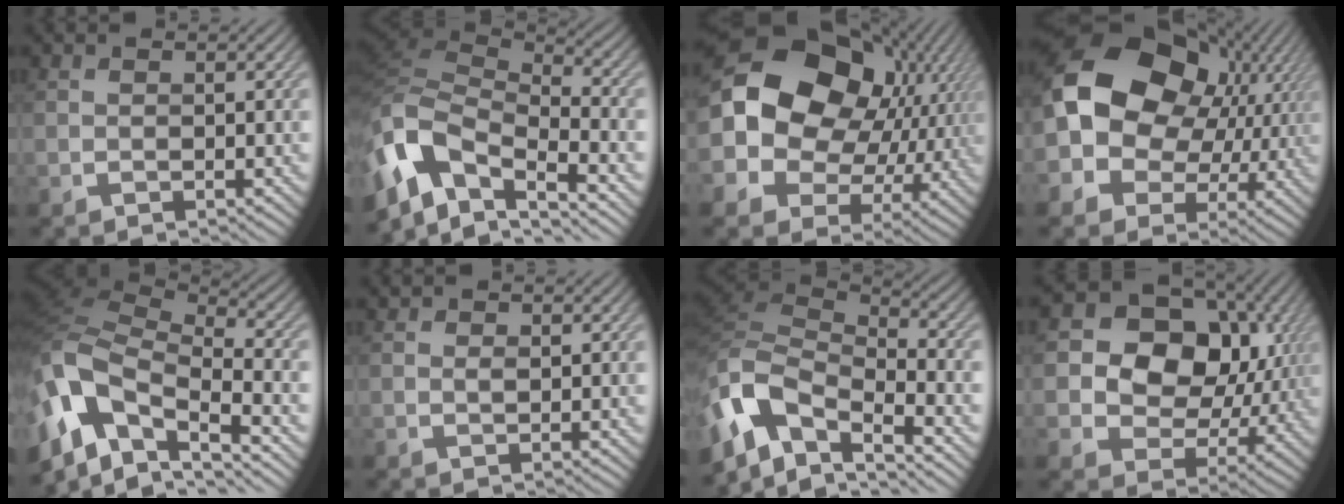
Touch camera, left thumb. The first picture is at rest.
{"total": 11.3, "force": [-4.4, 5.8, 8.7], "torque": [-0.210, -0.002, -0.095]}
{"total": 20.3, "force": [3.8, 16.0, 12.0], "torque": [-0.251, 0.001, 0.079]}
{"total": 18.7, "force": [2.7, 14.4, 11.7], "torque": [-0.211, 0.001, 0.053]}
{"total": 13.9, "force": [-4.3, 7.4, 11.0], "torque": [-0.278, -0.014, -0.071]}
{"total": 1.0, "force": [0.4, 0.5, 0.8], "torque": [-0.017, 0.000, 0.009]}
{"total": 11.2, "force": [-5.5, 5.4, 8.1], "torque": [-0.190, -0.008, -0.120]}
{"total": 14.7, "force": [3.2, 11.3, 8.9], "torque": [-0.153, 0.011, 0.052]}